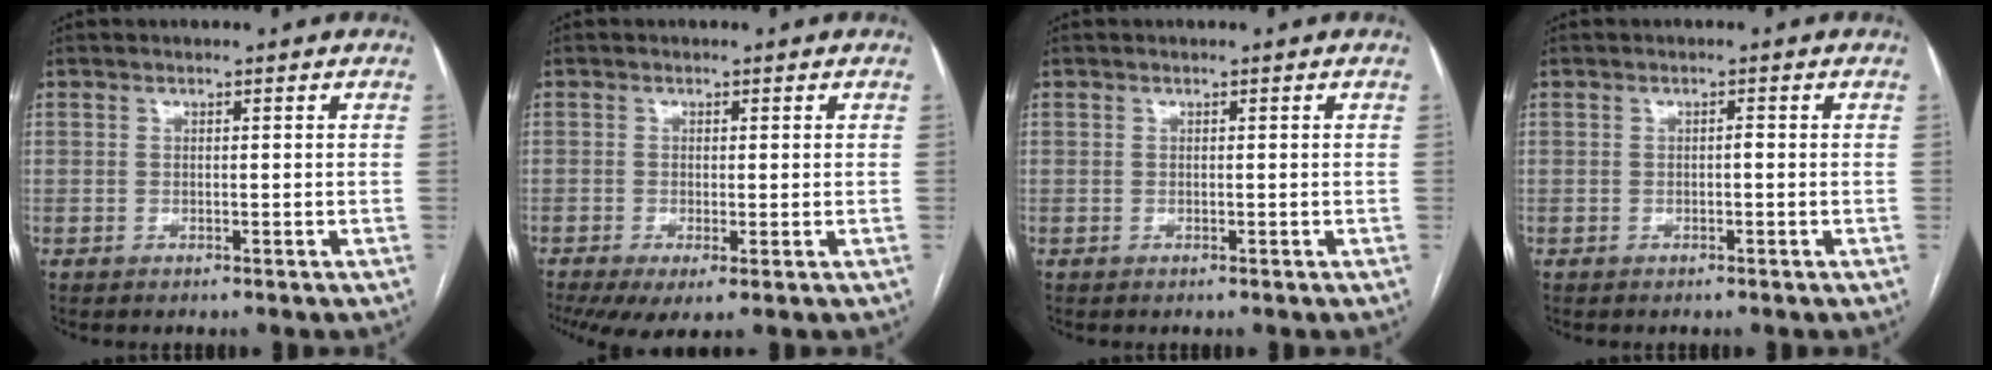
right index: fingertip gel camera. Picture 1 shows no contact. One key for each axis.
{"total": 5.4, "fx": -2.5, "fy": 1.5, "fz": 4.5, "tx": -0.074, "ty": -0.016, "tz": -0.042}
{"total": 0.0}
{"total": 0.8, "fx": -0.1, "fy": 0.1, "fz": 0.7, "tx": -0.012, "ty": 0.002, "tz": -0.002}